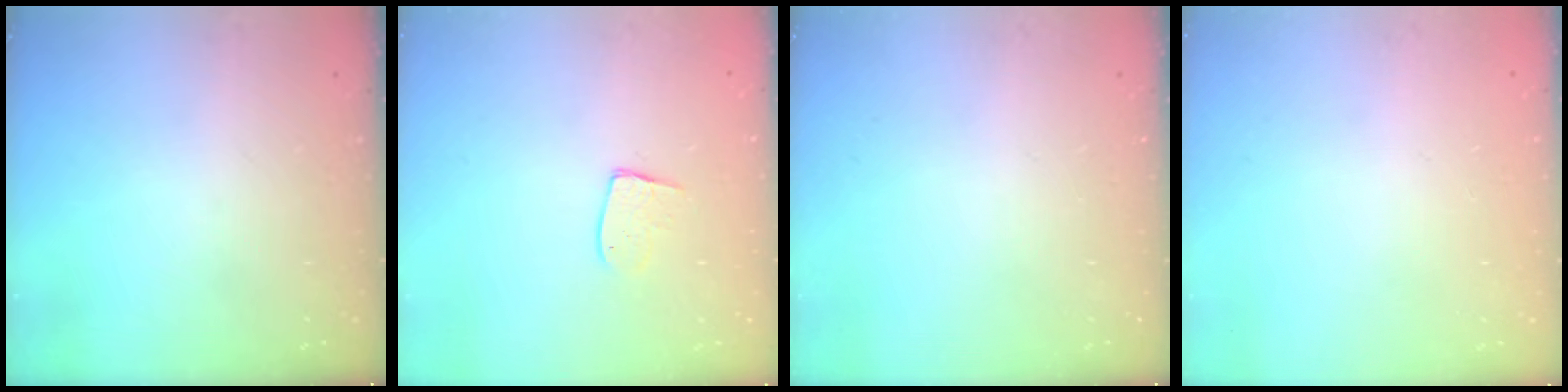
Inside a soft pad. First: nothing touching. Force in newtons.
{"total": 7.9, "press": 7.9, "slide": 0.4}
{"total": 0.0}
{"total": 0.0}